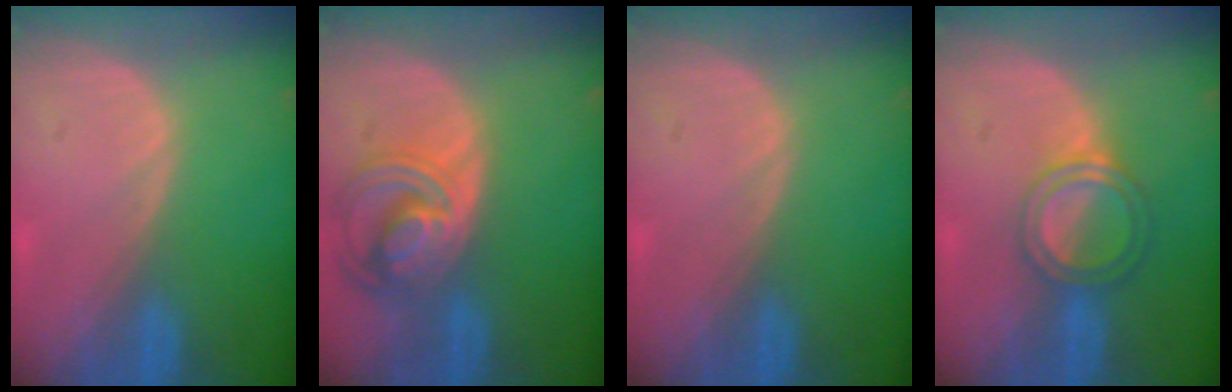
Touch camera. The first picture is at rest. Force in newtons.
{"total": 8.5, "press": 7.4, "slide": 4.3}
{"total": 0.0}
{"total": 5.1, "press": 4.6, "slide": 2.1}